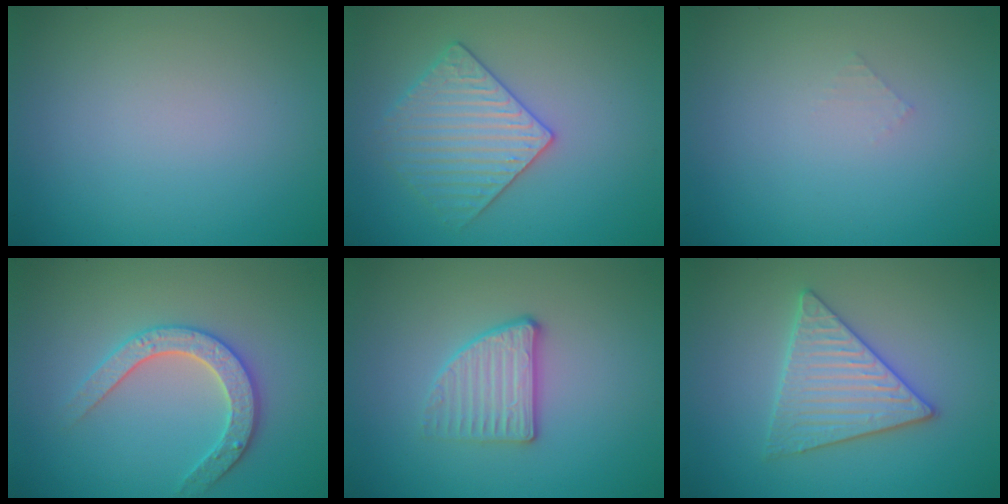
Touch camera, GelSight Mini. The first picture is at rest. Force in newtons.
{"total": 3.5, "press": 3.5, "slide": 0.7}
{"total": 0.5, "press": 0.5, "slide": 0.1}
{"total": 3.2, "press": 3.1, "slide": 1.0}
{"total": 2.8, "press": 2.5, "slide": 1.2}
{"total": 4.0, "press": 4.0, "slide": 0.5}